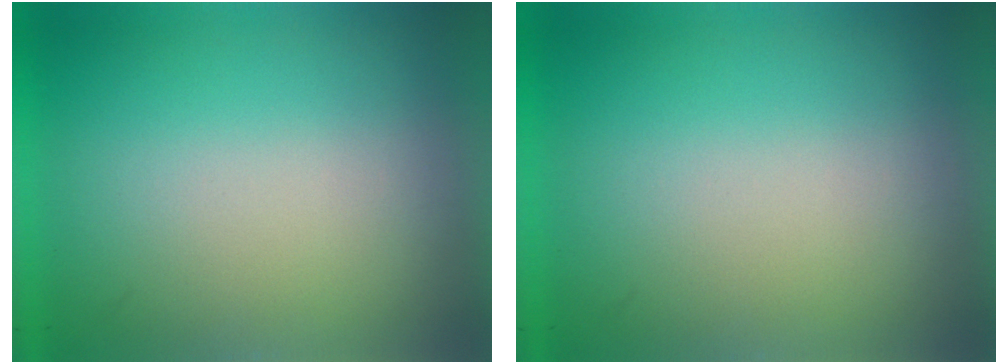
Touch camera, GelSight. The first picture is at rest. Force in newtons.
{"total": 0.0}